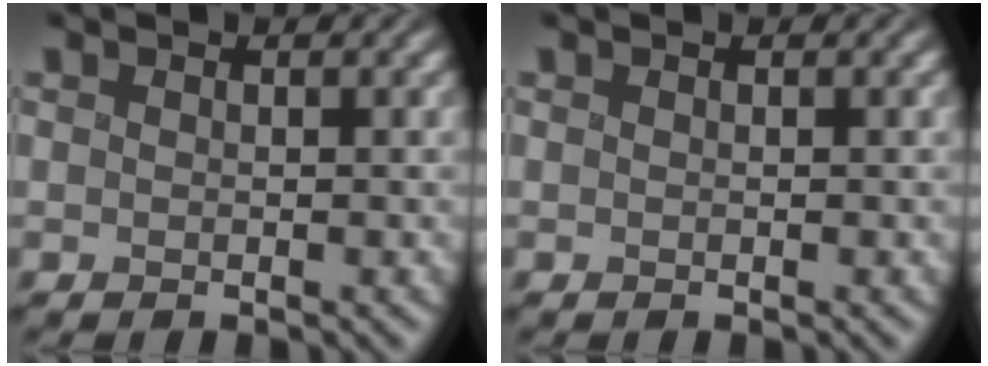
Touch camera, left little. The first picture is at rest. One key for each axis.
{"total": 0.0}